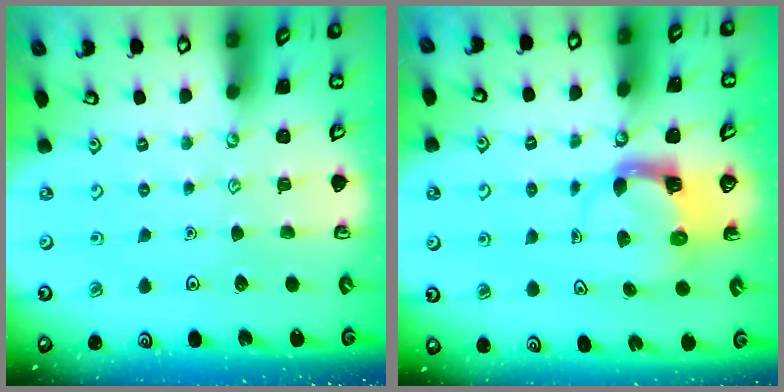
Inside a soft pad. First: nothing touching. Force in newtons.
{"total": 3.8, "press": 3.8, "slide": 0.4}